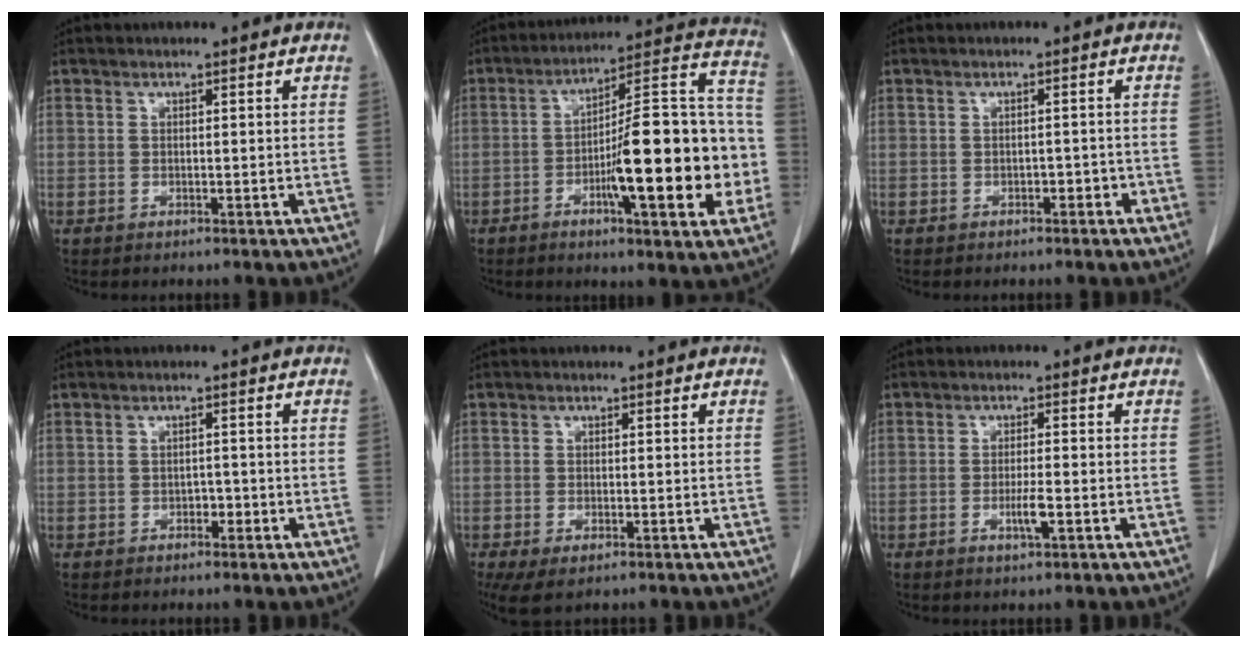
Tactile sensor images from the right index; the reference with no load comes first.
{"total": 21.0, "force": [-5.0, 3.9, 20.1], "torque": [-0.253, 0.029, -0.069]}
{"total": 1.3, "force": [-0.7, 0.8, 0.7], "torque": [-0.011, 0.004, -0.008]}
{"total": 1.2, "force": [-0.6, 0.8, 0.6], "torque": [-0.008, 0.004, -0.008]}
{"total": 4.3, "force": [-2.2, 1.7, 3.3], "torque": [-0.058, -0.011, -0.033]}
{"total": 2.9, "force": [-1.1, 0.1, 2.7], "torque": [-0.051, -0.003, -0.019]}